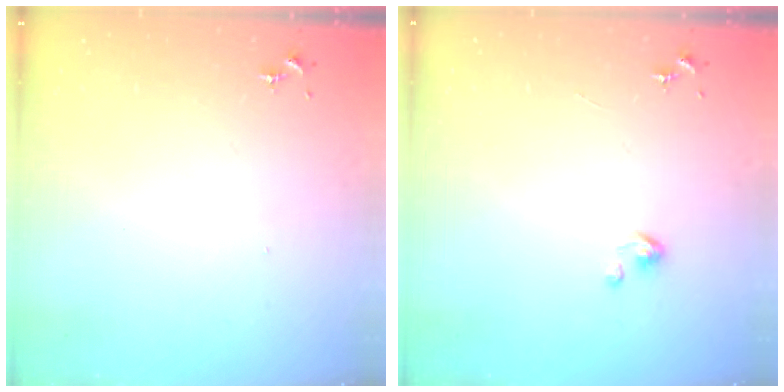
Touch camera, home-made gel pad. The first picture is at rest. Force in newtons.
{"total": 3.4, "press": 3.4, "slide": 0.2}